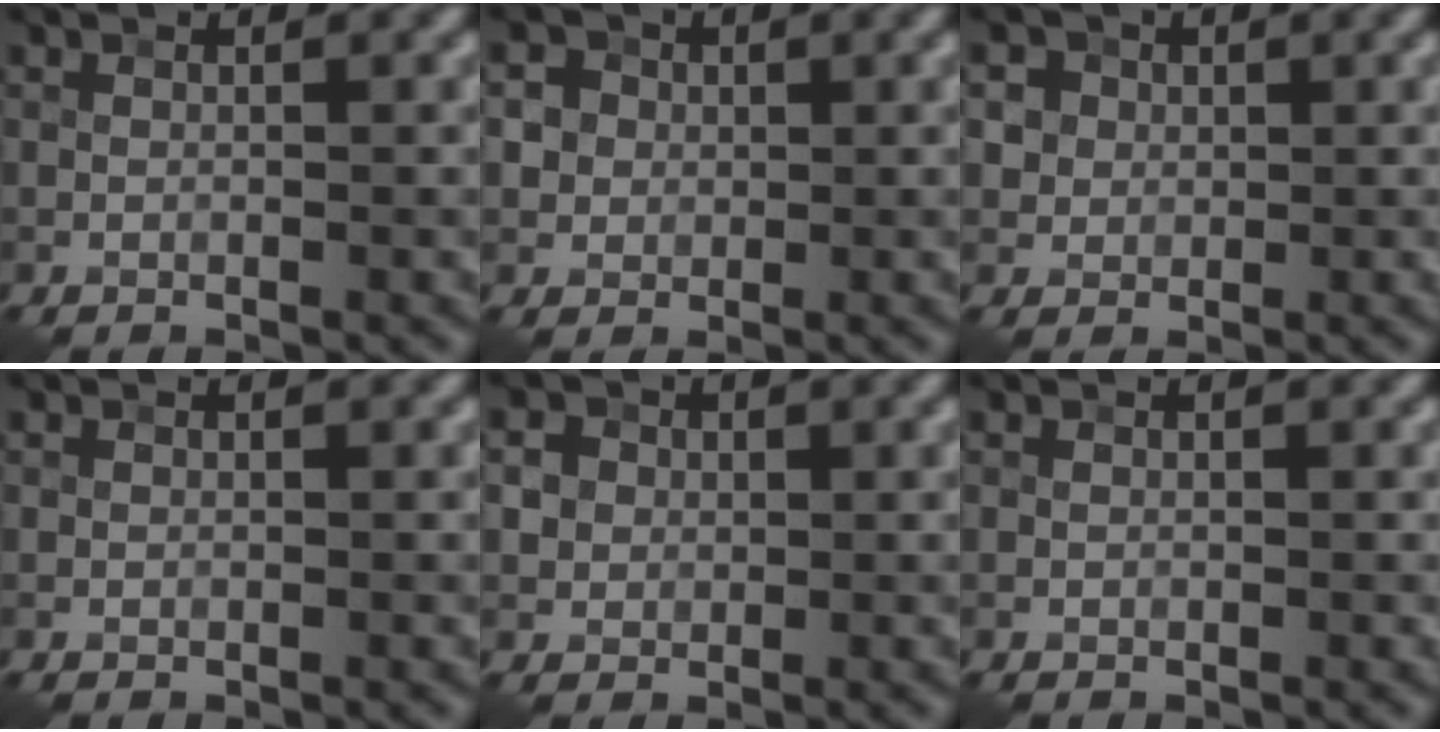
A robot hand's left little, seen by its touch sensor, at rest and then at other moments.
{"total": 3.7, "force": [1.1, 3.2, 1.4], "torque": [-0.014, 0.009, 0.014]}
{"total": 3.9, "force": [1.6, 3.3, 1.5], "torque": [-0.024, 0.009, 0.023]}
{"total": 0.0}
{"total": 2.7, "force": [0.8, 2.4, 1.0], "torque": [-0.012, 0.003, 0.013]}
{"total": 0.0}